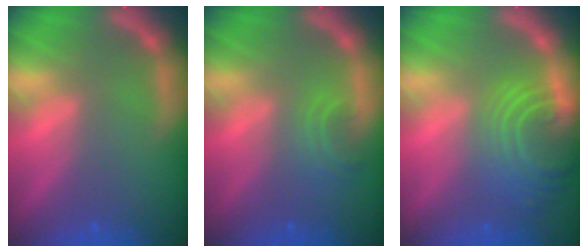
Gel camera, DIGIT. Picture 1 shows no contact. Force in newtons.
{"total": 2.4}
{"total": 8.5}